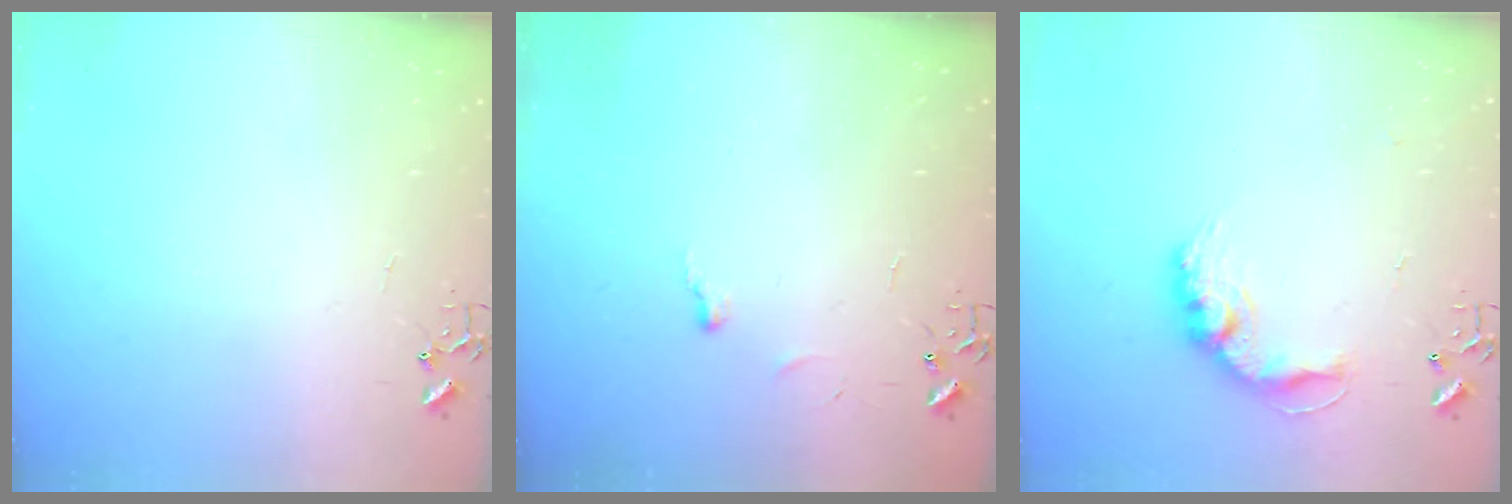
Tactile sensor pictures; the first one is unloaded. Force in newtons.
{"total": 3.8, "press": 3.8, "slide": 0.5}
{"total": 13.8, "press": 13.8, "slide": 1.0}